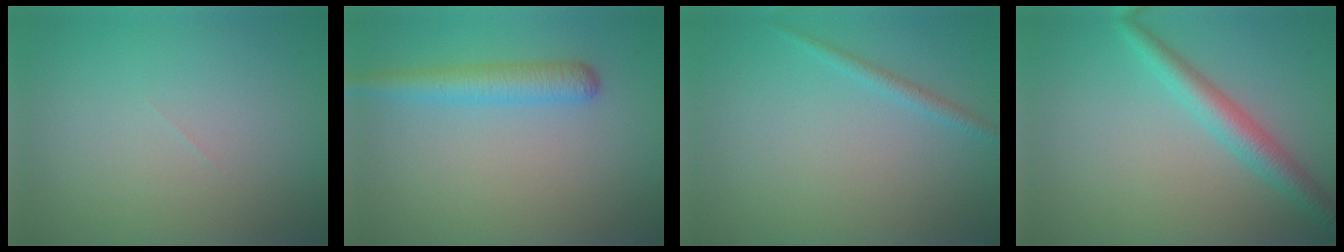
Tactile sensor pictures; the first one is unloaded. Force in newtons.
{"total": 3.2, "press": 3.2, "slide": 0.1}
{"total": 1.2, "press": 1.1, "slide": 0.1}
{"total": 3.4, "press": 3.4, "slide": 0.1}